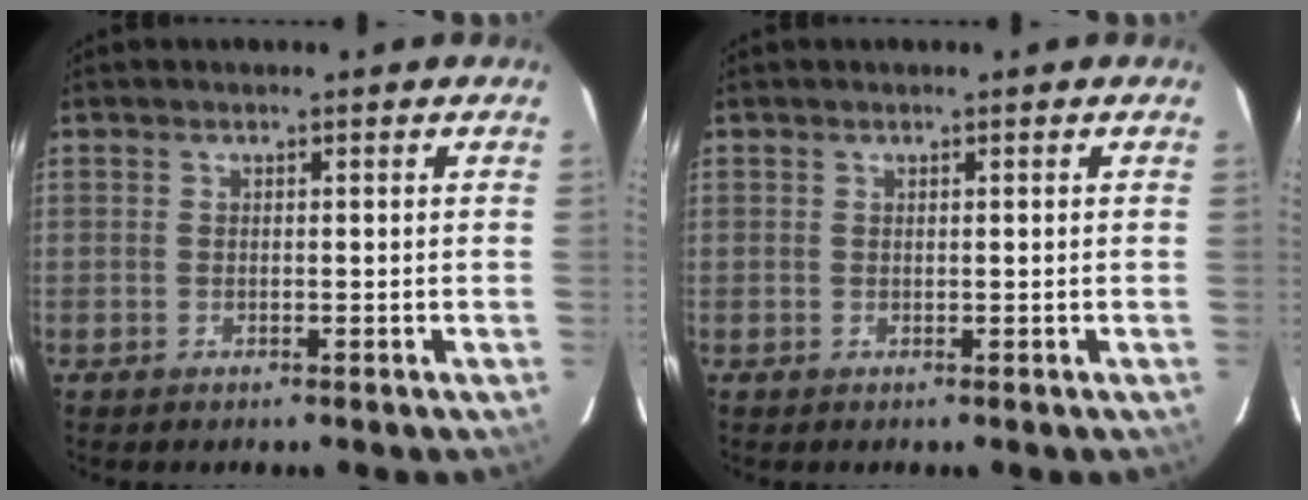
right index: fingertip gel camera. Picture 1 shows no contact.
{"total": 0.0}